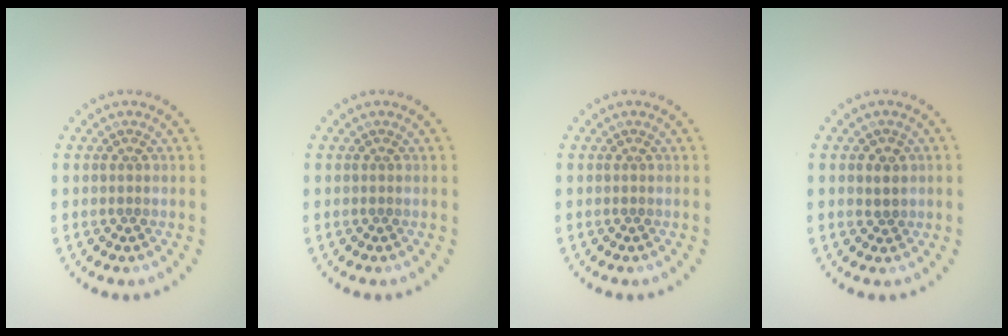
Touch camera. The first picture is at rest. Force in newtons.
{"total": 0.0}
{"total": 0.0}
{"total": 1.3, "press": 1.1, "slide": 0.6}